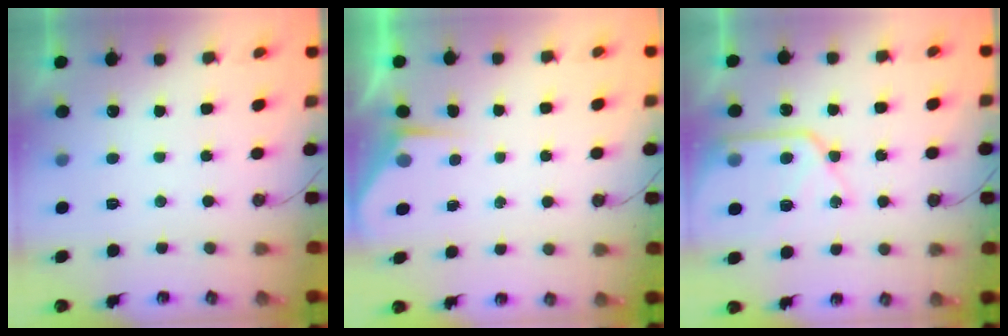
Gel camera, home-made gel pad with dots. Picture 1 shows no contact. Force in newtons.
{"total": 2.5, "press": 2.5, "slide": 0.4}
{"total": 13.9, "press": 13.8, "slide": 1.4}